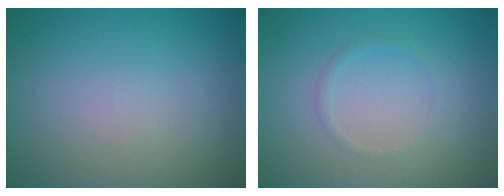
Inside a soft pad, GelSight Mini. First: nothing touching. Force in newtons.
{"total": 0.7, "press": 0.7, "slide": 0.0}